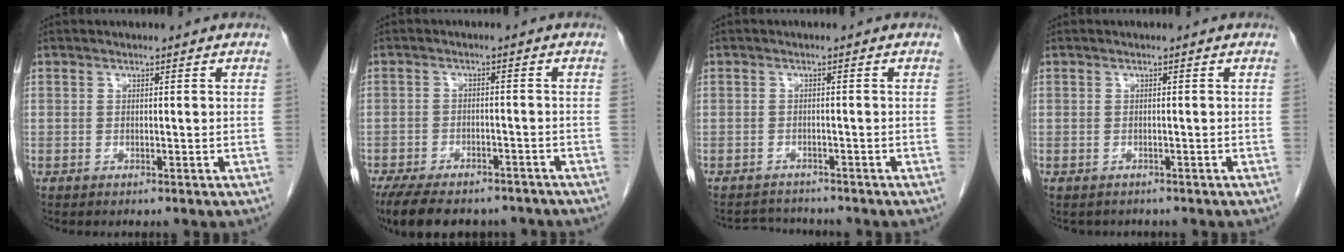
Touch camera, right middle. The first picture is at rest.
{"total": 14.0, "force": [-11.3, 5.3, 6.2], "torque": [-0.128, -0.006, -0.159]}
{"total": 3.5, "force": [-3.4, 0.8, -0.3], "torque": [0.003, -0.009, -0.055]}
{"total": 1.6, "force": [-1.3, 0.9, 0.1], "torque": [-0.009, 0.000, -0.016]}